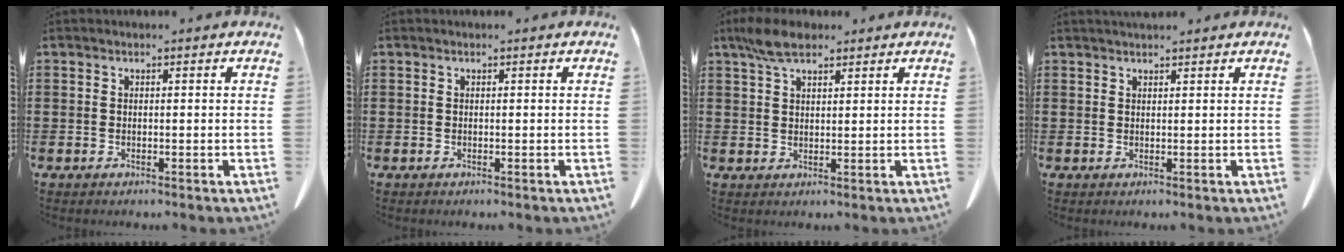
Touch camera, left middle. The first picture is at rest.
{"total": 0.0}
{"total": 5.0, "force": [3.4, 2.1, 3.0], "torque": [-0.069, 0.006, 0.065]}
{"total": 1.3, "force": [1.2, 0.2, 0.4], "torque": [-0.009, 0.000, 0.023]}